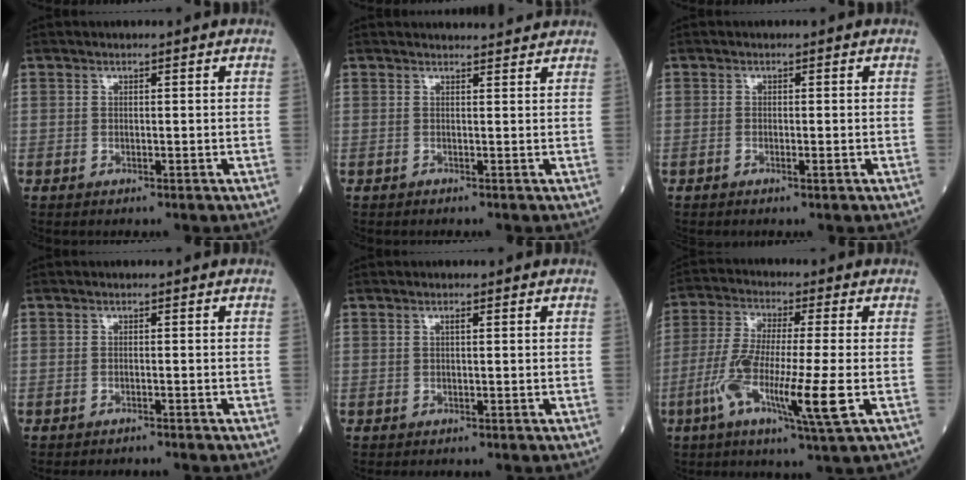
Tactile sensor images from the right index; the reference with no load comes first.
{"total": 4.0, "force": [3.9, 0.4, 0.6], "torque": [-0.017, 0.024, 0.035]}
{"total": 0.9, "force": [-0.4, 0.1, 0.8], "torque": [-0.014, -0.002, -0.006]}
{"total": 0.9, "force": [-0.9, -0.1, 0.2], "torque": [-0.008, 0.000, -0.013]}
{"total": 0.7, "force": [0.2, 0.0, 0.6], "torque": [-0.017, -0.001, 0.005]}
{"total": 12.5, "force": [-3.5, 0.4, 12.0], "torque": [-0.239, -0.019, -0.071]}